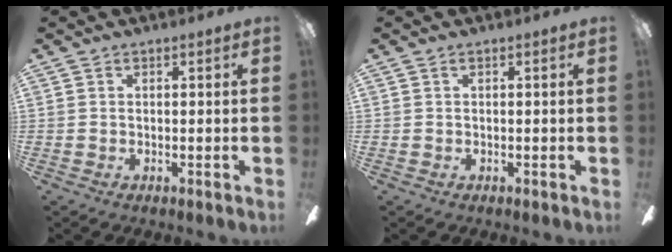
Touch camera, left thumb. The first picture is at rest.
{"total": 0.0}